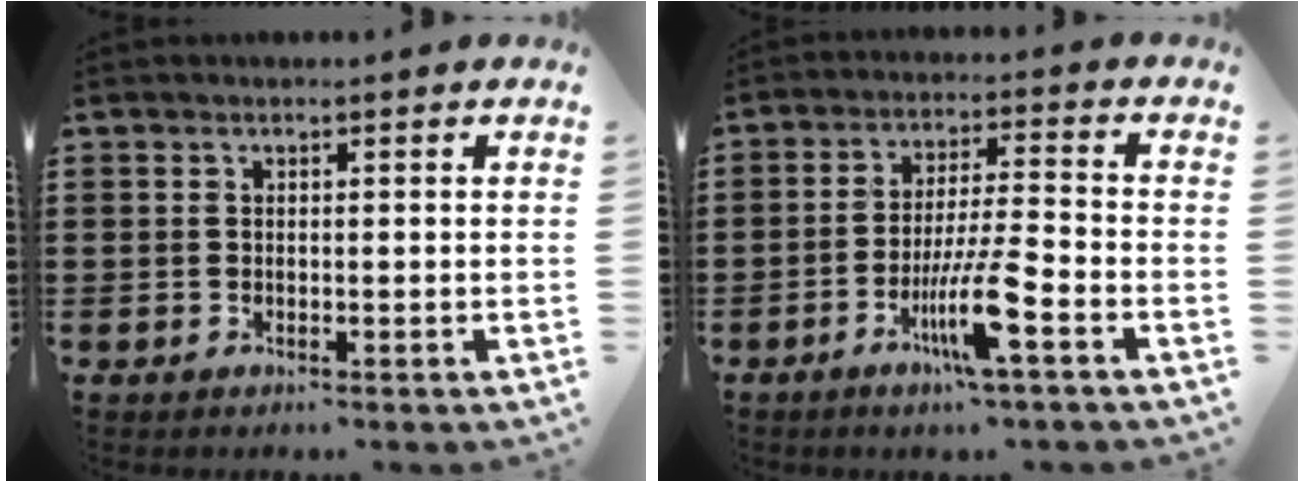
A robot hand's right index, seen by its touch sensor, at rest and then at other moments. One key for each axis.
{"total": 8.9, "fx": -4.1, "fy": 0.7, "fz": 7.9, "tx": -0.154, "ty": -0.008, "tz": -0.077}